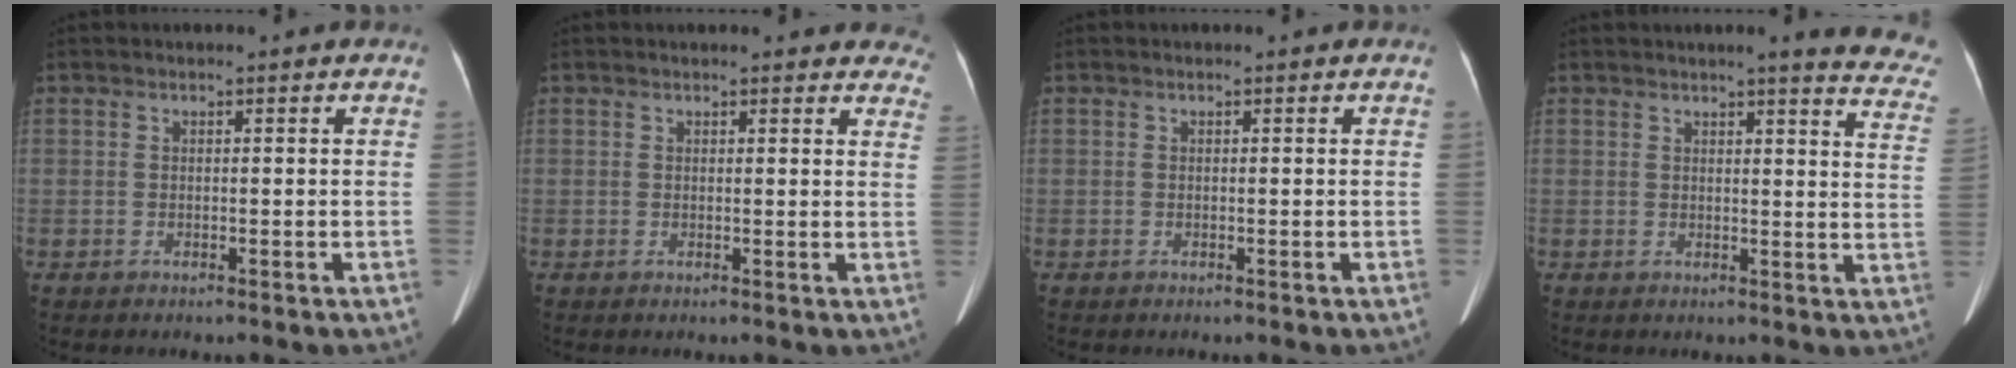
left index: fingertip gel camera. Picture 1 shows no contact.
{"total": 13.0, "force": [11.9, 3.5, 4.0], "torque": [-0.011, -0.003, 0.114]}
{"total": 0.0}
{"total": 12.4, "force": [11.0, 0.9, 5.7], "torque": [-0.041, -0.055, 0.094]}